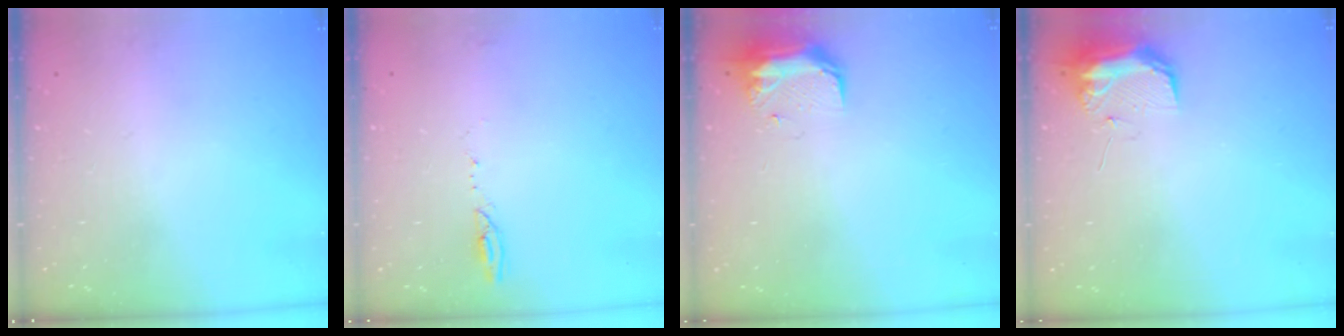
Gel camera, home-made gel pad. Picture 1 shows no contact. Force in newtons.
{"total": 3.8, "press": 3.8, "slide": 0.4}
{"total": 8.8, "press": 8.7, "slide": 1.5}
{"total": 9.2, "press": 9.1, "slide": 1.1}